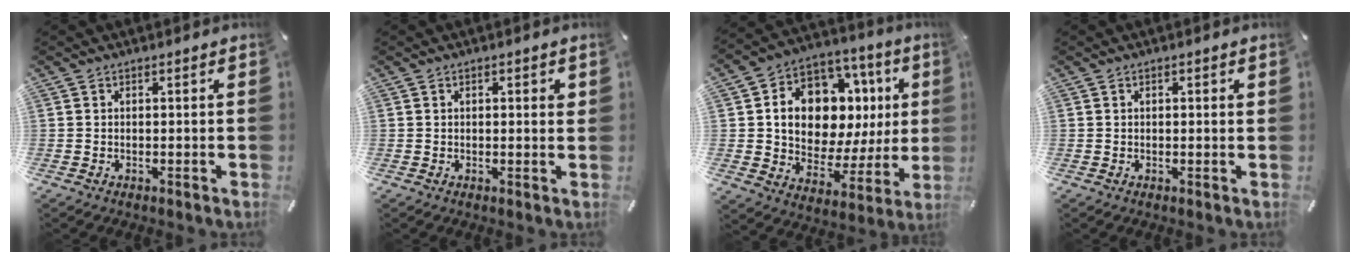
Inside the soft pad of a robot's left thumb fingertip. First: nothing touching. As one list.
[{"total": 1.6, "force": [0.4, 0.6, 1.5], "torque": [-0.021, 0.000, 0.004]}, {"total": 15.5, "force": [4.9, 11.0, 9.8], "torque": [-0.147, -0.040, 0.090]}, {"total": 0.9, "force": [0.2, 0.2, 0.8], "torque": [-0.016, 0.001, 0.003]}]